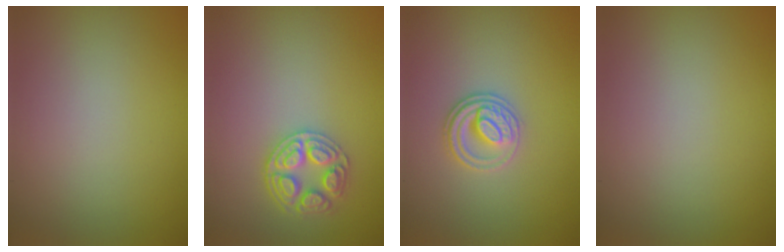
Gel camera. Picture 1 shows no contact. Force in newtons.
{"total": 3.5, "press": 3.3, "slide": 1.1}
{"total": 2.7, "press": 2.5, "slide": 0.9}
{"total": 0.0}